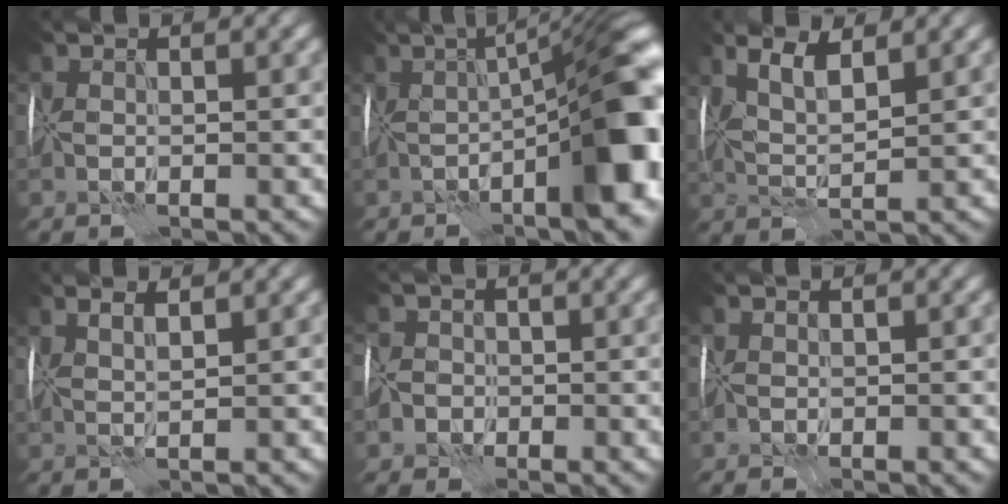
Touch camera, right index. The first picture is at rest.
{"total": 13.6, "force": [-1.7, 4.2, 12.9], "torque": [-0.150, 0.000, -0.028]}
{"total": 3.9, "force": [1.9, 1.1, 3.2], "torque": [-0.067, -0.001, 0.031]}
{"total": 2.0, "force": [1.2, 0.2, 1.5], "torque": [-0.018, 0.003, 0.010]}
{"total": 4.6, "force": [-2.5, 3.7, 1.1], "torque": [-0.002, -0.007, -0.063]}
{"total": 0.0}